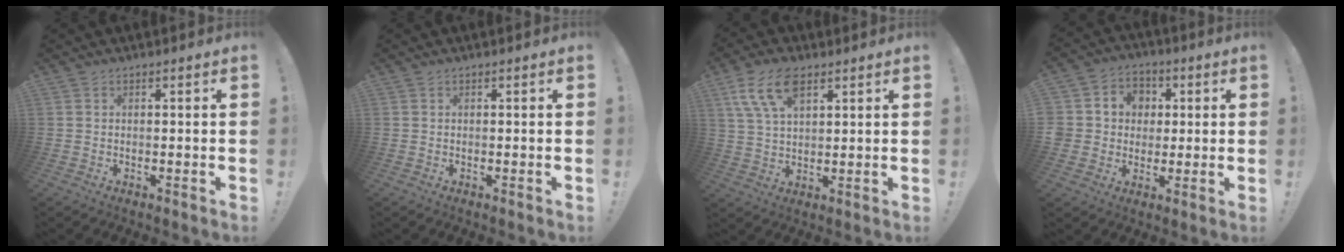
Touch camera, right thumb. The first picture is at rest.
{"total": 0.0}
{"total": 11.4, "force": [5.7, 5.8, 8.0], "torque": [-0.158, -0.013, 0.106]}
{"total": 8.2, "force": [0.0, 7.9, 2.0], "torque": [-0.023, 0.003, 0.005]}